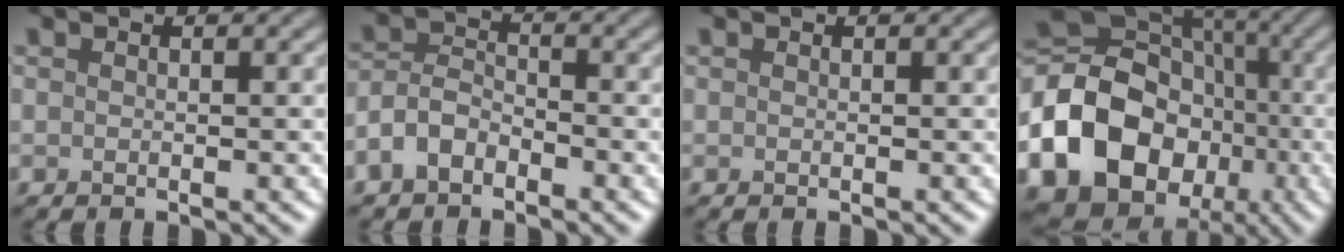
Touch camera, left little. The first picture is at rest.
{"total": 3.1, "force": [-2.1, 1.6, 1.6], "torque": [-0.032, 0.007, -0.050]}
{"total": 0.0}
{"total": 21.4, "force": [-6.7, 17.8, 9.7], "torque": [-0.200, -0.021, -0.139]}